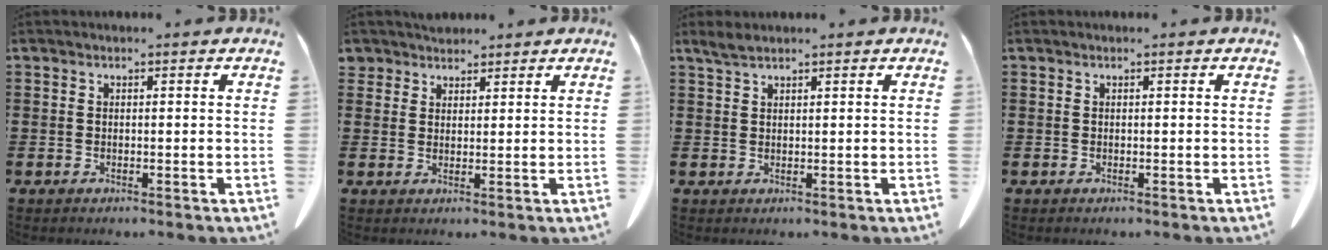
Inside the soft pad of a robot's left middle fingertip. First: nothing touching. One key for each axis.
{"total": 2.7, "fx": 2.4, "fy": 1.2, "fz": -0.1, "tx": -0.007, "ty": 0.003, "tz": 0.047}
{"total": 1.8, "fx": 1.5, "fy": 0.3, "fz": 1.0, "tx": -0.024, "ty": 0.001, "tz": 0.027}
{"total": 0.0}